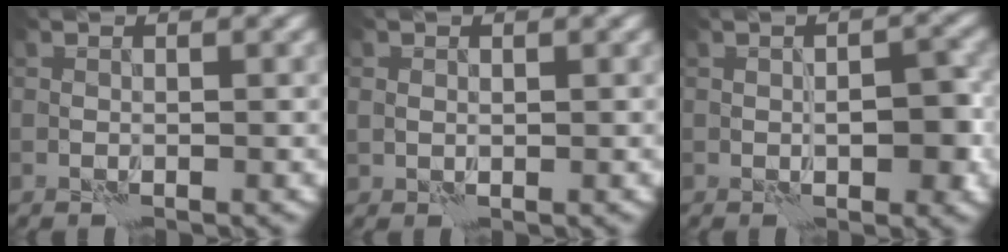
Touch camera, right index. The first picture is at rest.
{"total": 1.0, "force": [0.5, 0.7, 0.4], "torque": [-0.007, -0.002, 0.011]}
{"total": 2.9, "force": [-0.3, 1.4, 2.5], "torque": [-0.031, 0.000, -0.002]}